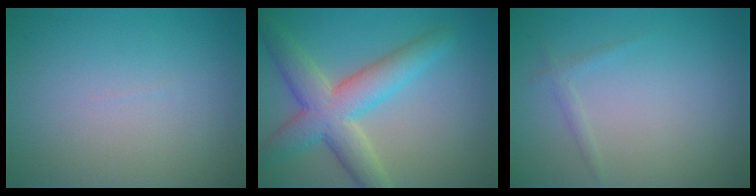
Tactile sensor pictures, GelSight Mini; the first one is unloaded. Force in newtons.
{"total": 6.9, "press": 6.8, "slide": 0.2}
{"total": 0.9, "press": 0.9, "slide": 0.1}